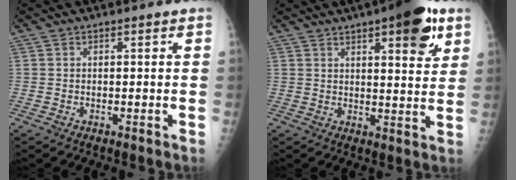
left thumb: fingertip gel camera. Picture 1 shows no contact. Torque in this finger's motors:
{"motor_torque": [1.40, 1.15, 0.90, -1.03, 0.23]}